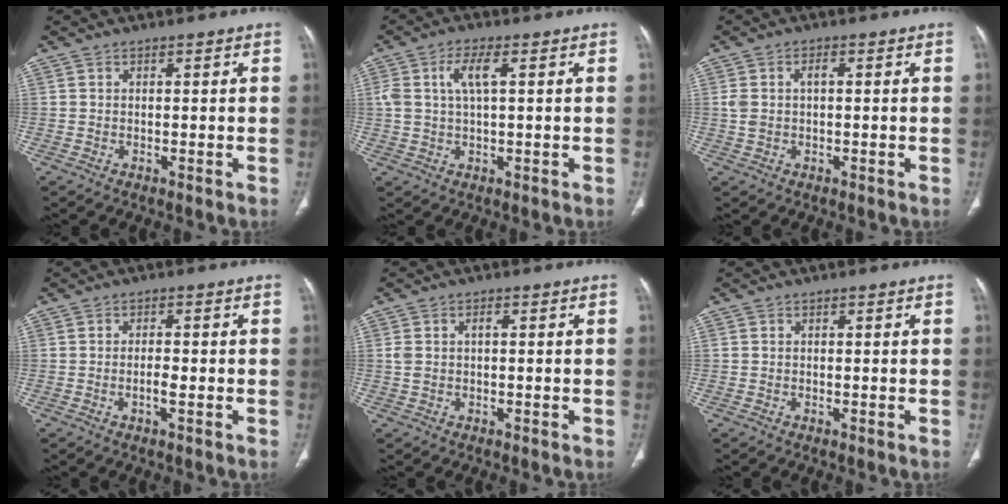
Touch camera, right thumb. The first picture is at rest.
{"total": 5.4, "force": [1.4, 1.9, 4.8], "torque": [-0.113, 0.011, 0.032]}
{"total": 3.3, "force": [0.3, 1.8, 2.7], "torque": [-0.072, 0.014, 0.008]}
{"total": 2.1, "force": [-0.6, 0.6, 1.9], "torque": [-0.037, 0.002, -0.010]}
{"total": 2.3, "force": [0.2, 1.3, 1.9], "torque": [-0.053, 0.012, 0.004]}
{"total": 0.0}